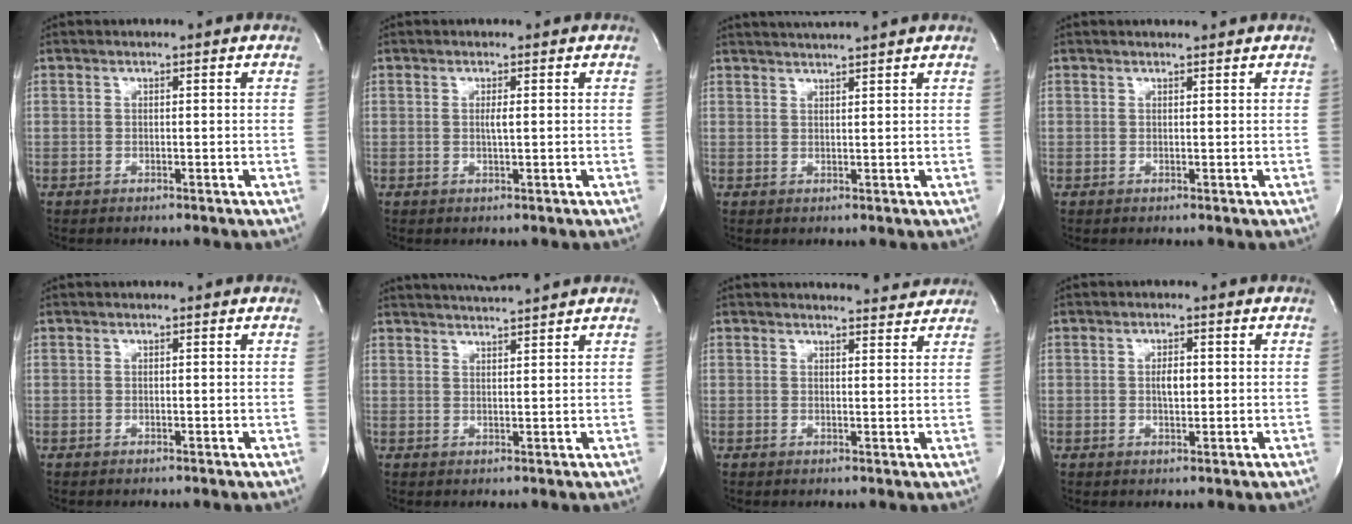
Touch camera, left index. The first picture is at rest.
{"total": 1.1, "force": [0.0, 0.0, 1.1], "torque": [-0.025, -0.004, 0.000]}
{"total": 4.8, "force": [4.4, -1.2, 1.5], "torque": [-0.022, 0.012, 0.065]}
{"total": 1.0, "force": [0.9, 0.0, 0.2], "torque": [-0.007, 0.000, 0.015]}
{"total": 0.0}
{"total": 5.1, "force": [4.7, -1.3, 1.3], "torque": [-0.024, 0.005, 0.074]}
{"total": 4.7, "force": [4.7, 0.6, 0.3], "torque": [-0.007, -0.007, 0.045]}
{"total": 2.4, "force": [0.0, 1.0, 2.2], "torque": [-0.038, -0.002, 0.000]}